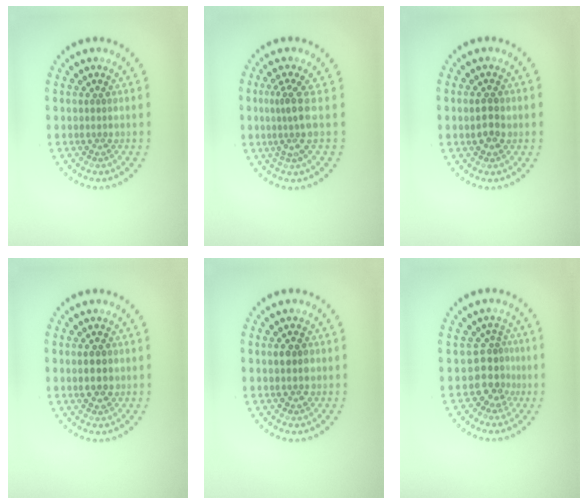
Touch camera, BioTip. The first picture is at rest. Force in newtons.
{"total": 2.5, "press": 1.8, "slide": 1.7}
{"total": 2.2, "press": 2.2, "slide": 0.2}
{"total": 2.3, "press": 2.3, "slide": 0.3}
{"total": 2.7, "press": 2.7, "slide": 0.2}
{"total": 3.0, "press": 2.2, "slide": 2.0}